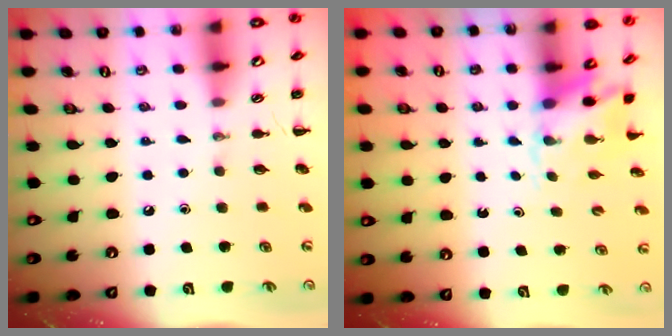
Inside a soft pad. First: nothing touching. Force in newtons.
{"total": 2.9, "press": 2.8, "slide": 0.7}